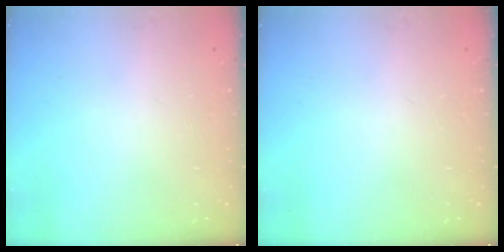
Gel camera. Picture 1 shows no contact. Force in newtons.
{"total": 0.0}